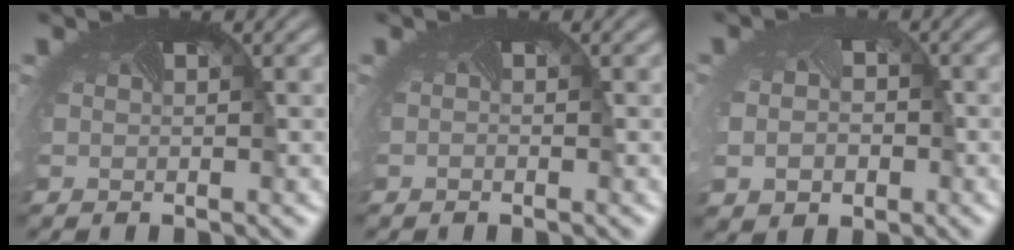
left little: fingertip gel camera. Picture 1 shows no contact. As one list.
[{"total": 0.6, "force": [-0.4, -0.3, -0.4], "torque": [-0.004, -0.005, -0.007]}, {"total": 4.5, "force": [-0.8, 3.8, 2.4], "torque": [-0.046, -0.027, 0.001]}]